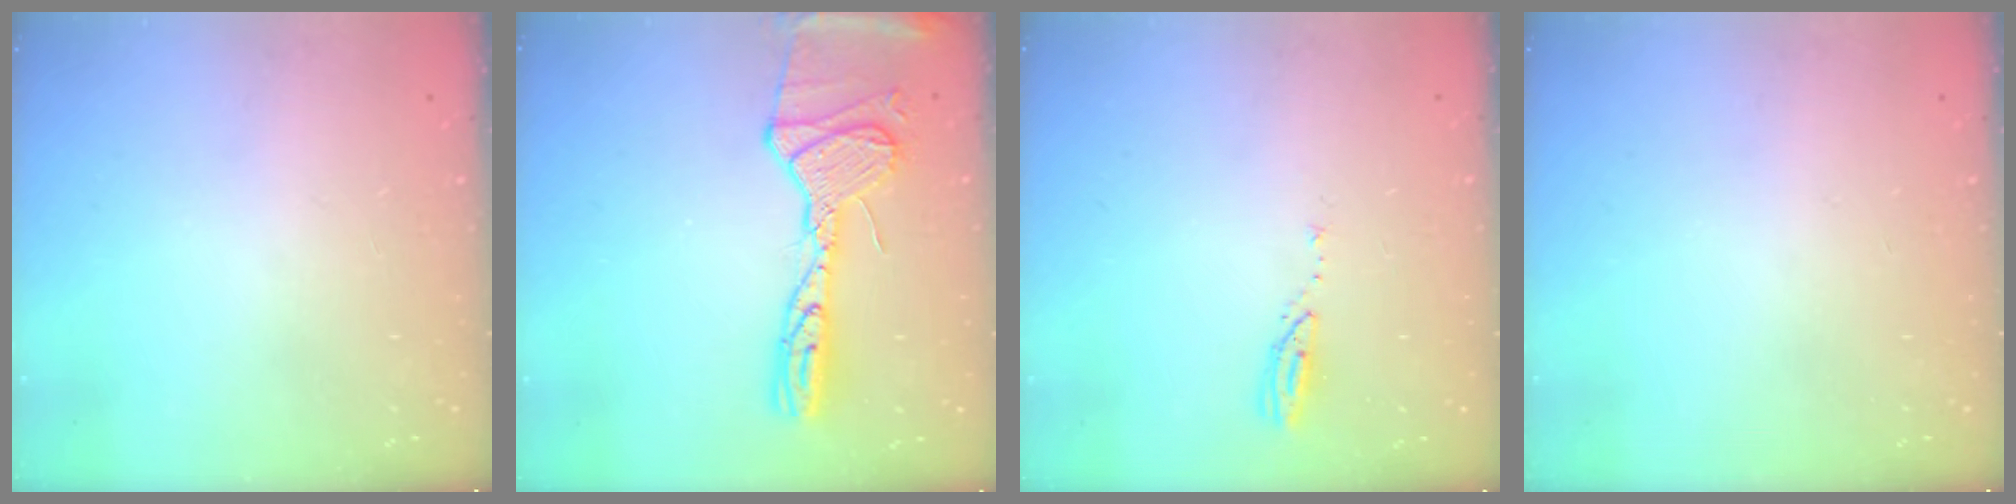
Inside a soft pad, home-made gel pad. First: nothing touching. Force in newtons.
{"total": 16.8, "press": 16.1, "slide": 4.6}
{"total": 3.7, "press": 3.7, "slide": 0.3}
{"total": 0.0}